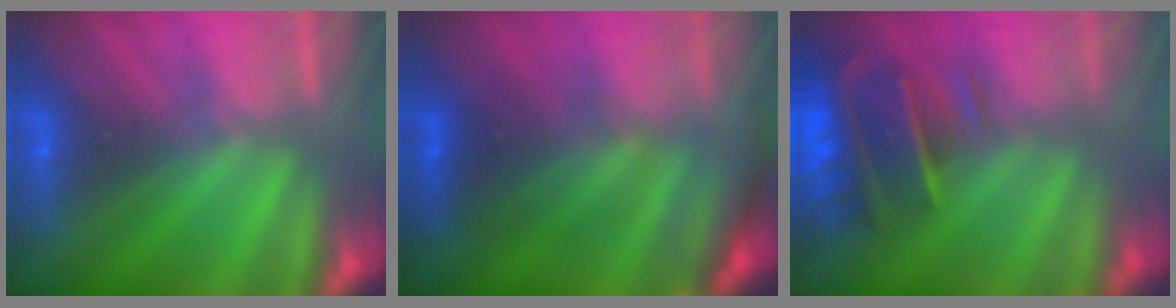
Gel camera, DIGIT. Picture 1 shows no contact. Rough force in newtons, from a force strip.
{"total": 2.6}
{"total": 7.2}